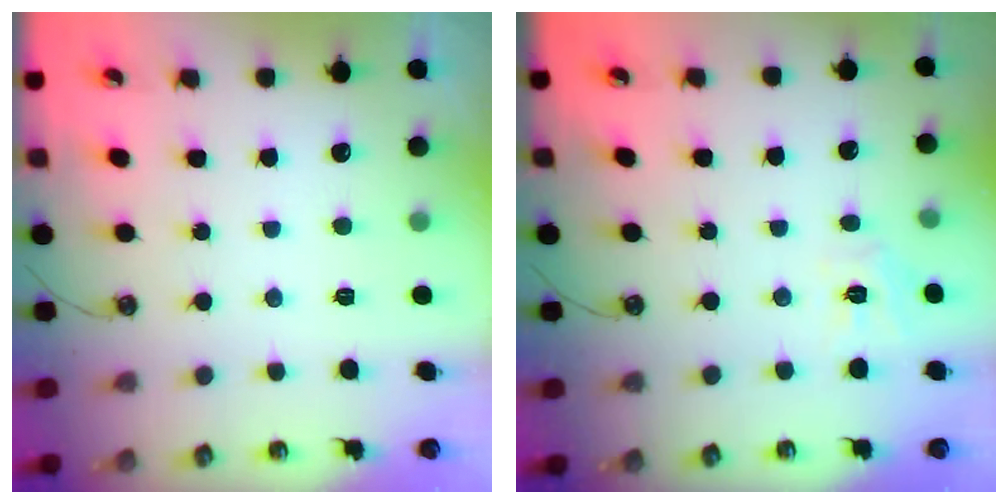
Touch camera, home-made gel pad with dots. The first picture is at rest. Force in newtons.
{"total": 5.4, "press": 5.4, "slide": 0.5}